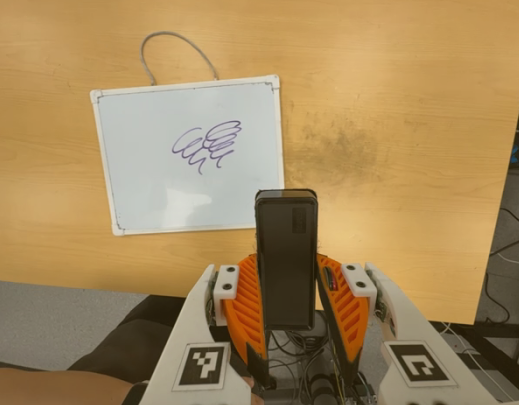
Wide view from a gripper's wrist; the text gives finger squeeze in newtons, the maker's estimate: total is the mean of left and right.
{"total": 4.4, "left": 3.1, "right": 5.7}